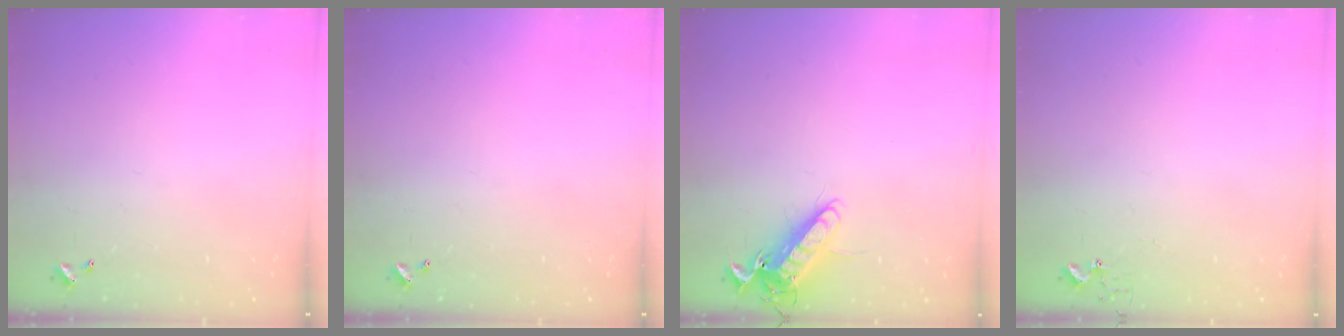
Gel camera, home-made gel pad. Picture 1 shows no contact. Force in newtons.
{"total": 0.0}
{"total": 12.9, "press": 12.8, "slide": 1.7}
{"total": 2.7, "press": 2.7, "slide": 0.2}